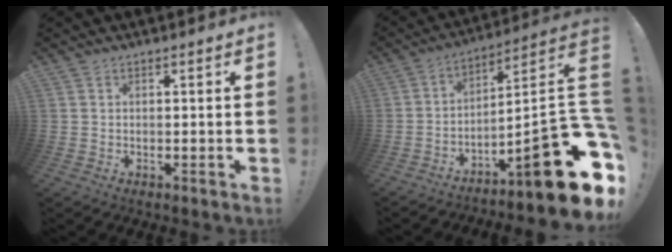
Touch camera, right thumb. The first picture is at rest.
{"total": 20.9, "force": [-9.3, 3.8, 18.3], "torque": [-0.236, 0.034, -0.148]}